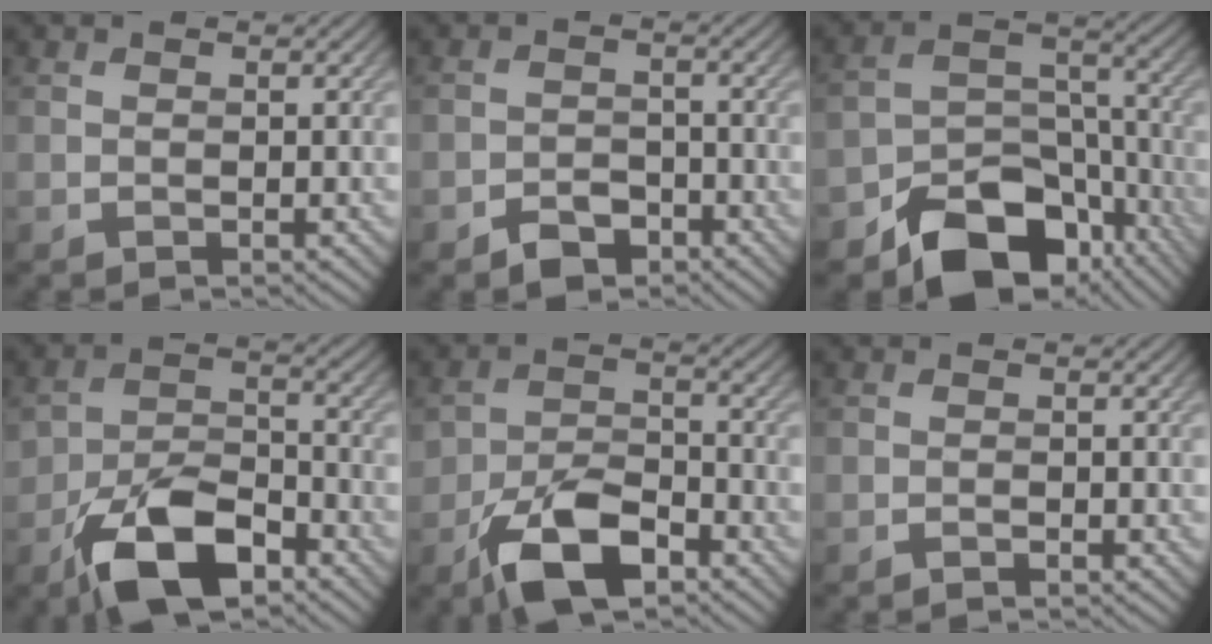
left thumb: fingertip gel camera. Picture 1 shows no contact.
{"total": 3.5, "force": [-2.6, 1.9, 1.4], "torque": [-0.020, 0.000, -0.052]}
{"total": 13.4, "force": [-8.8, 7.6, 6.6], "torque": [-0.110, -0.012, -0.155]}
{"total": 10.4, "force": [-5.9, 5.3, 6.7], "torque": [-0.128, -0.007, -0.113]}
{"total": 9.0, "force": [-5.2, 4.5, 5.8], "torque": [-0.112, -0.004, -0.103]}
{"total": 0.7, "force": [-0.6, 0.1, 0.4], "torque": [-0.007, 0.000, -0.010]}